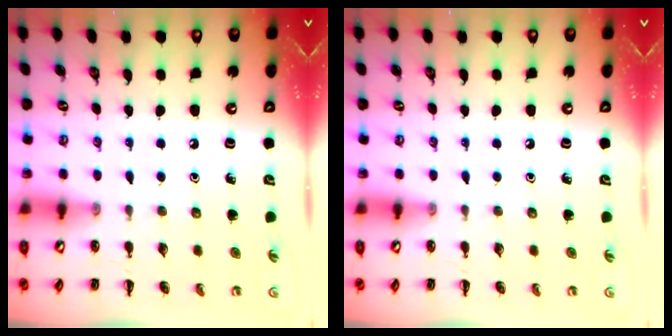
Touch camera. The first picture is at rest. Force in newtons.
{"total": 0.0}